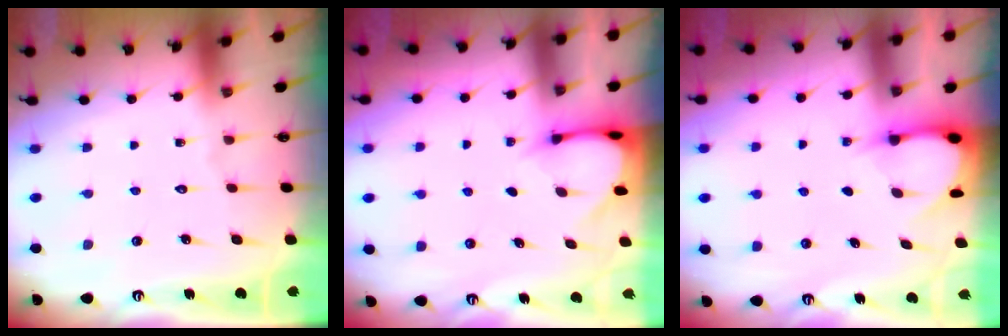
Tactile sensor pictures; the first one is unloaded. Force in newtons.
{"total": 3.4, "press": 3.4, "slide": 0.2}
{"total": 3.3, "press": 3.3, "slide": 0.4}